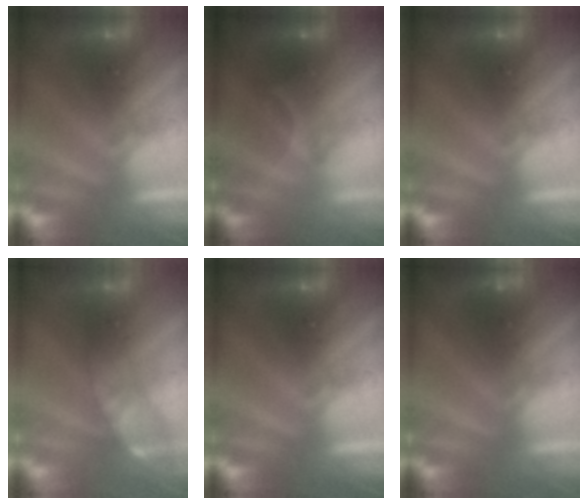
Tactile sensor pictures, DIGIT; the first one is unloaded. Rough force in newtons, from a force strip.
{"total": 1.4}
{"total": 0.0}
{"total": 2.6}
{"total": 0.0}
{"total": 2.4}